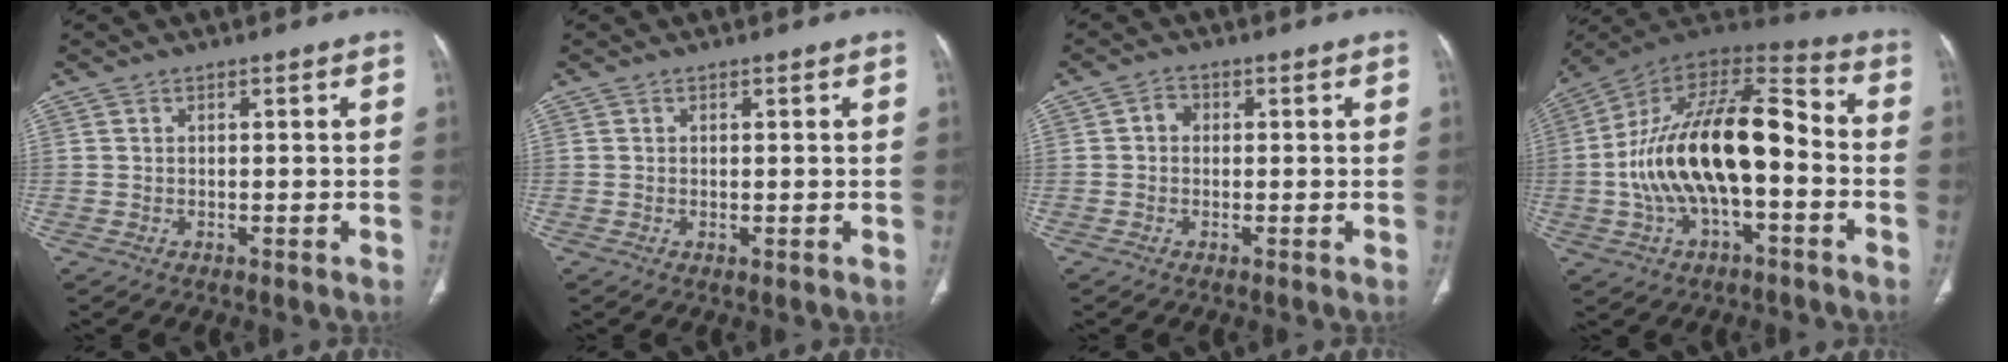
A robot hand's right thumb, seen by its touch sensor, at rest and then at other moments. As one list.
[{"total": 0.5, "force": [-0.1, 0.2, 0.5], "torque": [-0.015, -0.004, 0.001]}, {"total": 2.1, "force": [0.1, 1.8, 1.1], "torque": [-0.009, 0.009, -0.004]}, {"total": 23.3, "force": [-2.9, 11.1, 20.3], "torque": [-0.354, 0.049, -0.050]}]